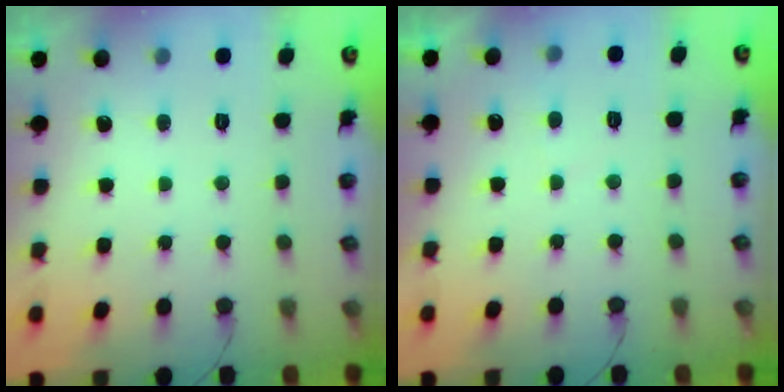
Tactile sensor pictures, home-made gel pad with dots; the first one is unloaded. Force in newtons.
{"total": 1.7, "press": 1.6, "slide": 0.5}